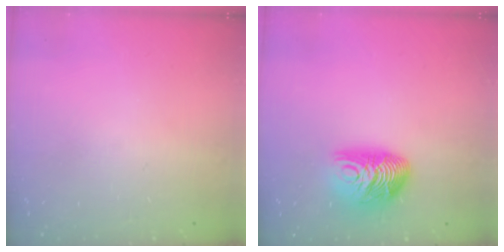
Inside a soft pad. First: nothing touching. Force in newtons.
{"total": 12.4, "press": 12.4, "slide": 1.0}